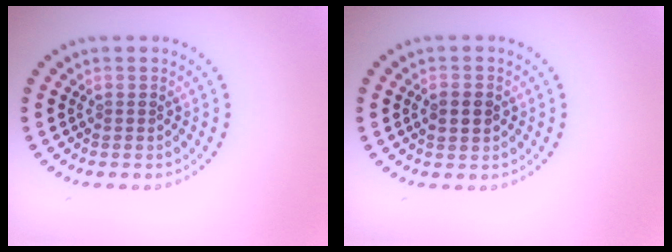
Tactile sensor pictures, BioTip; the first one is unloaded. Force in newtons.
{"total": 1.8, "press": 1.8, "slide": 0.1}